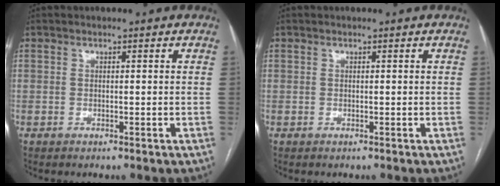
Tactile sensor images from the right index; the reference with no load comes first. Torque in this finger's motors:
{"motor_torque": [0.30, 0.14, -0.02, 0.01]}